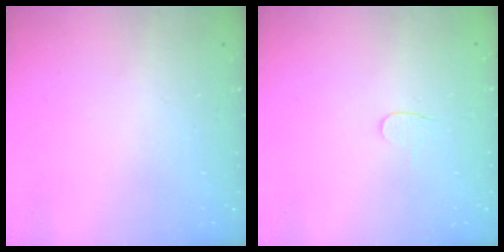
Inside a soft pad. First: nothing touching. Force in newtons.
{"total": 3.9, "press": 3.8, "slide": 0.4}